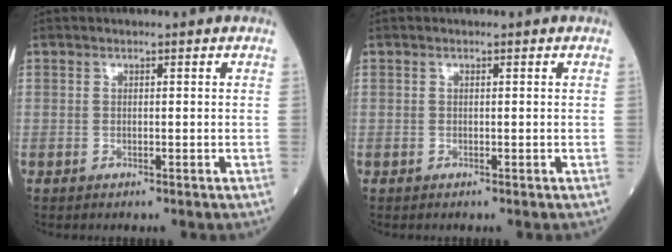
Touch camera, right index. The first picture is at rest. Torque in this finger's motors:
{"motor_torque": [-0.04, -0.02, 0.05, 0.01]}